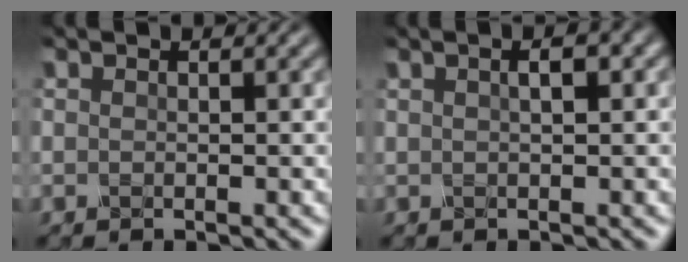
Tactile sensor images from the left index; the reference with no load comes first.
{"total": 1.5, "force": [0.2, 0.3, 1.5], "torque": [-0.020, 0.000, 0.004]}